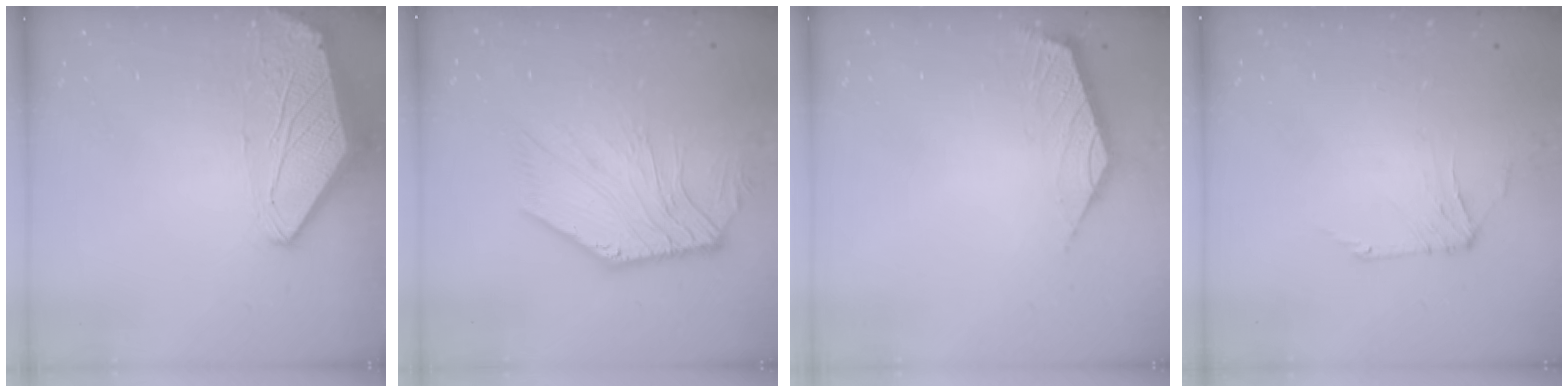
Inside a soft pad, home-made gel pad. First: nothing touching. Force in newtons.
{"total": 6.8, "press": 6.6, "slide": 1.2}
{"total": 2.7, "press": 2.6, "slide": 0.7}
{"total": 1.0, "press": 0.8, "slide": 0.5}